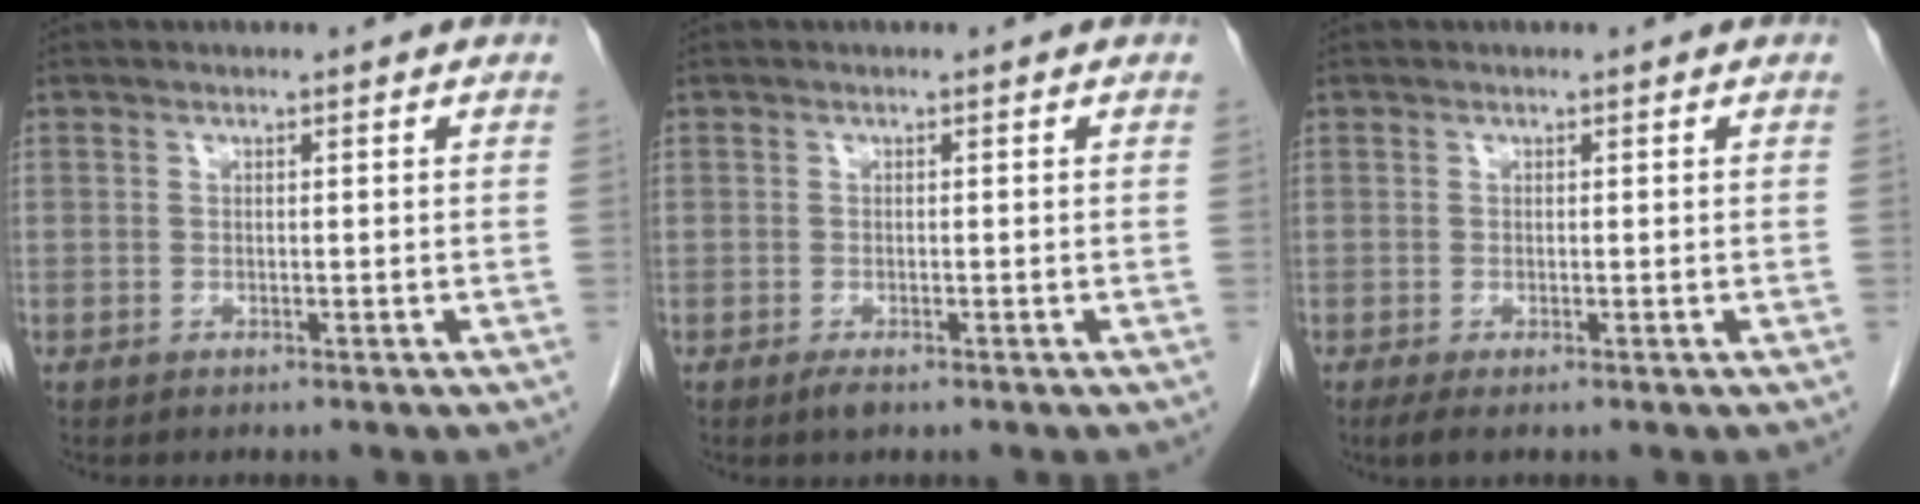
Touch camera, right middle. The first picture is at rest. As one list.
[{"total": 1.4, "force": [-0.9, 0.4, 1.0], "torque": [-0.020, -0.002, -0.014]}, {"total": 1.6, "force": [-1.0, 0.2, 1.2], "torque": [-0.026, -0.007, -0.018]}]